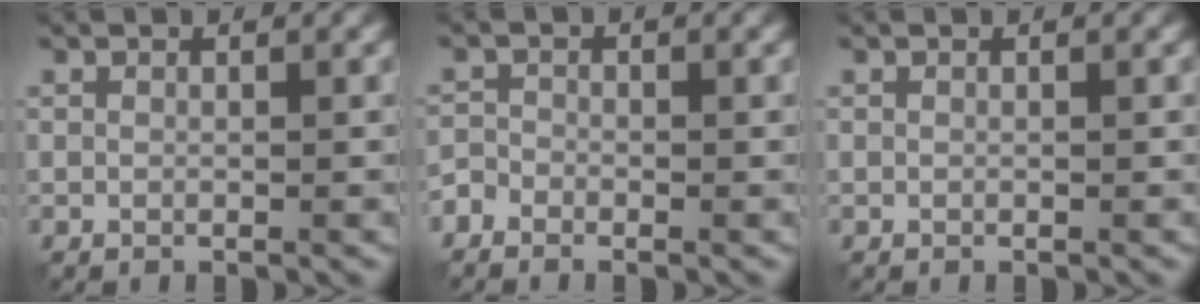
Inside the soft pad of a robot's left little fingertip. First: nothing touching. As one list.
[{"total": 1.5, "force": [-1.3, 0.7, 0.3], "torque": [-0.010, 0.002, -0.034]}, {"total": 0.0}]